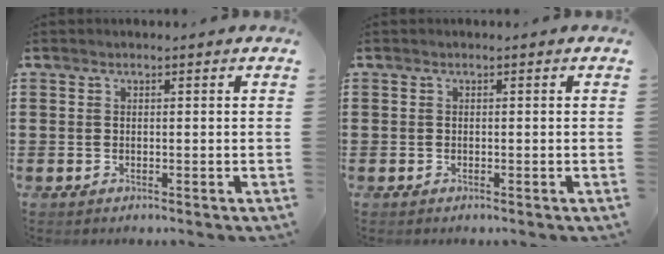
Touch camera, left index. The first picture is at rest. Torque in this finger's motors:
{"motor_torque": [0.00, 0.00, 0.00, 0.00]}